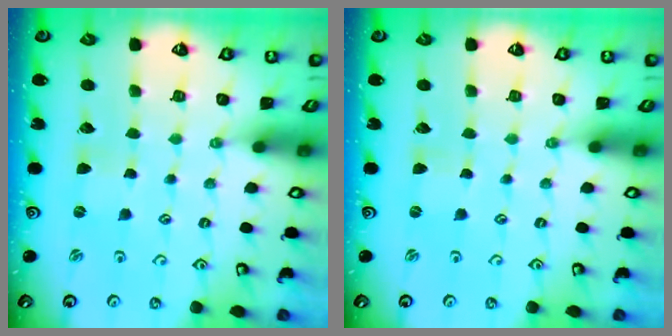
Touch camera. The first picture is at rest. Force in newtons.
{"total": 0.0}